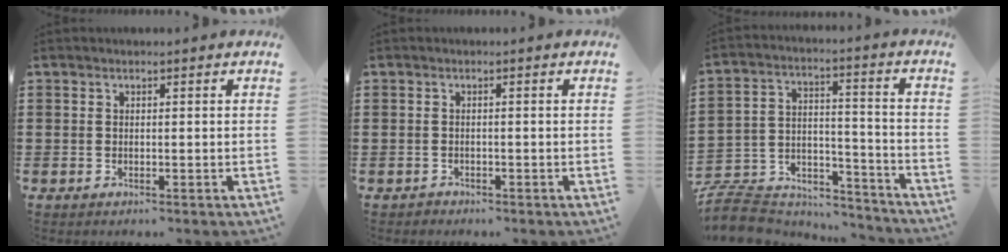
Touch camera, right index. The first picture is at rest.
{"total": 0.9, "force": [-0.7, 0.5, -0.1], "torque": [0.000, 0.004, -0.017]}
{"total": 8.0, "force": [-7.5, 2.4, 1.5], "torque": [-0.040, 0.009, -0.151]}